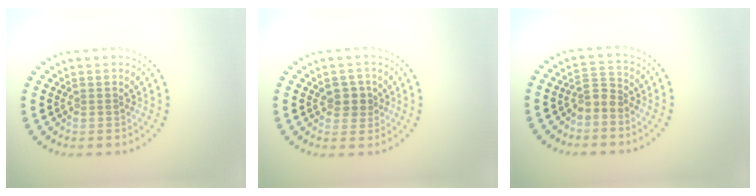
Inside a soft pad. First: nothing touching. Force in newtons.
{"total": 1.8, "press": 1.7, "slide": 0.6}
{"total": 1.9, "press": 1.6, "slide": 1.1}